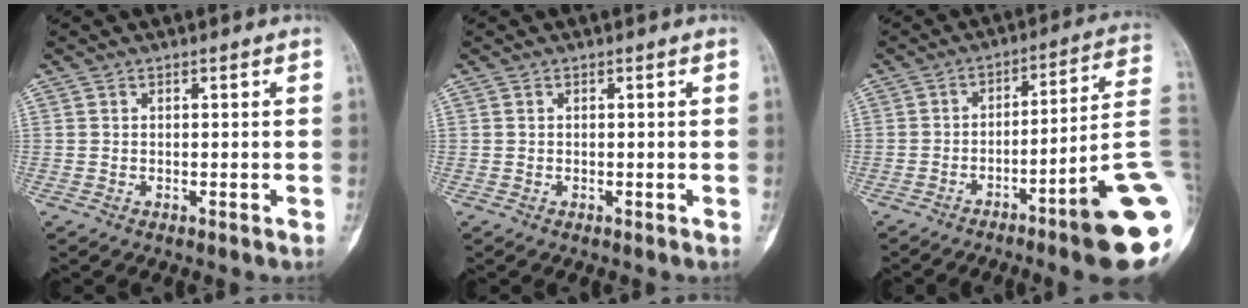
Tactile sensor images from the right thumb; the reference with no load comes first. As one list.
[{"total": 0.0}, {"total": 16.6, "force": [-6.1, 0.7, 15.4], "torque": [-0.159, 0.035, -0.091]}]